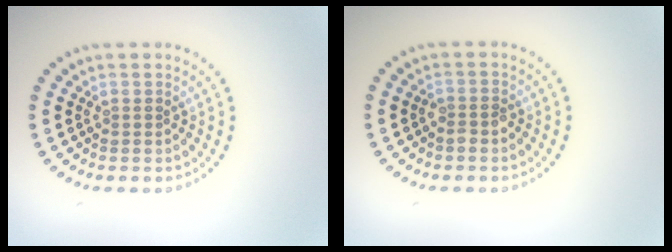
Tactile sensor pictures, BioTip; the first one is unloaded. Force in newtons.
{"total": 1.1, "press": 1.1, "slide": 0.4}